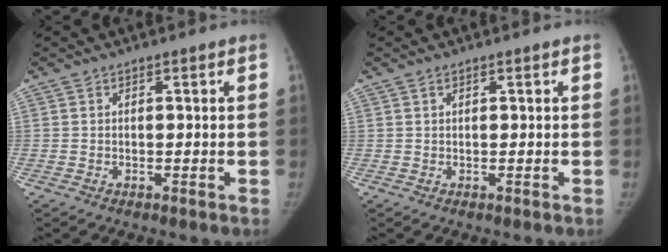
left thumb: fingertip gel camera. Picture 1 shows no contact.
{"total": 0.5, "force": [0.4, 0.2, 0.2], "torque": [-0.004, -0.001, 0.007]}